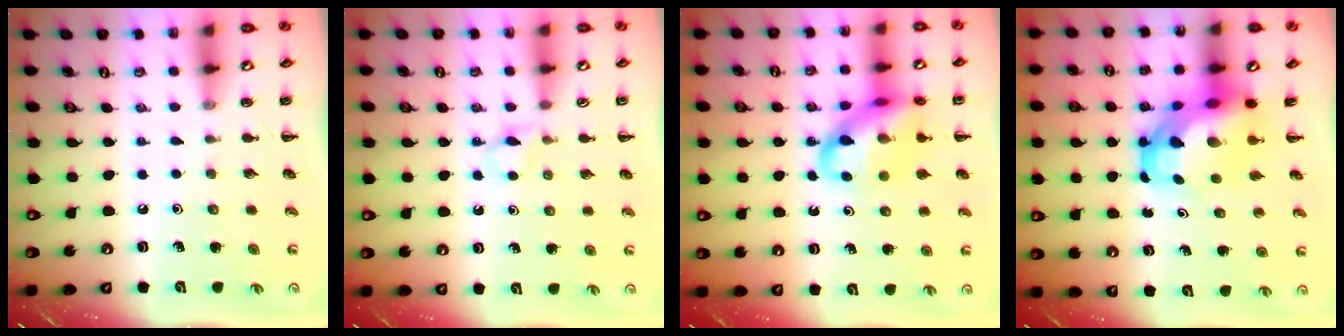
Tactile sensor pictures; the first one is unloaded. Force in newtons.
{"total": 3.0, "press": 2.8, "slide": 1.2}
{"total": 15.8, "press": 15.6, "slide": 3.0}
{"total": 7.0, "press": 6.7, "slide": 1.8}